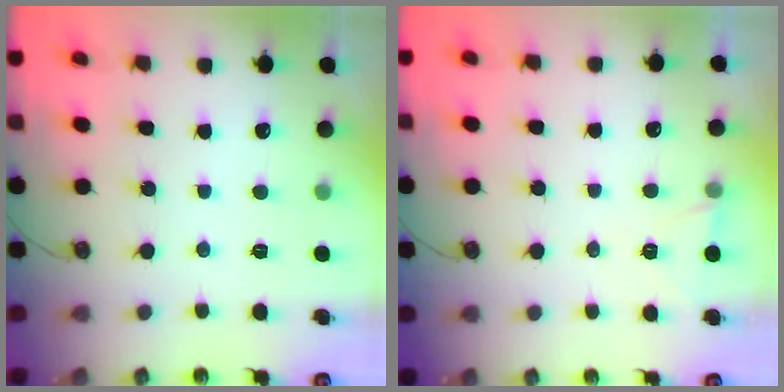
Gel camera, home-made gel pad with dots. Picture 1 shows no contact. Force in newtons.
{"total": 5.6, "press": 3.5, "slide": 4.4}